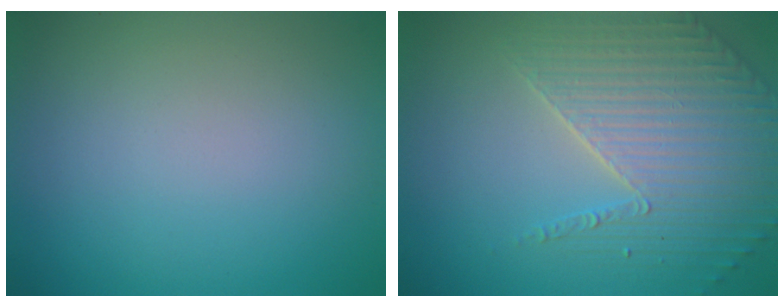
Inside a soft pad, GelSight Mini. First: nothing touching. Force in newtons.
{"total": 3.9, "press": 3.9, "slide": 0.3}